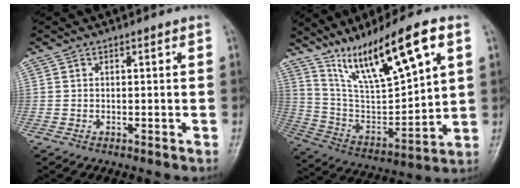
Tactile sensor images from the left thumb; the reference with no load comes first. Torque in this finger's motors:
{"motor_torque": [0.15, 0.20, 1.31, -1.46, 0.39]}